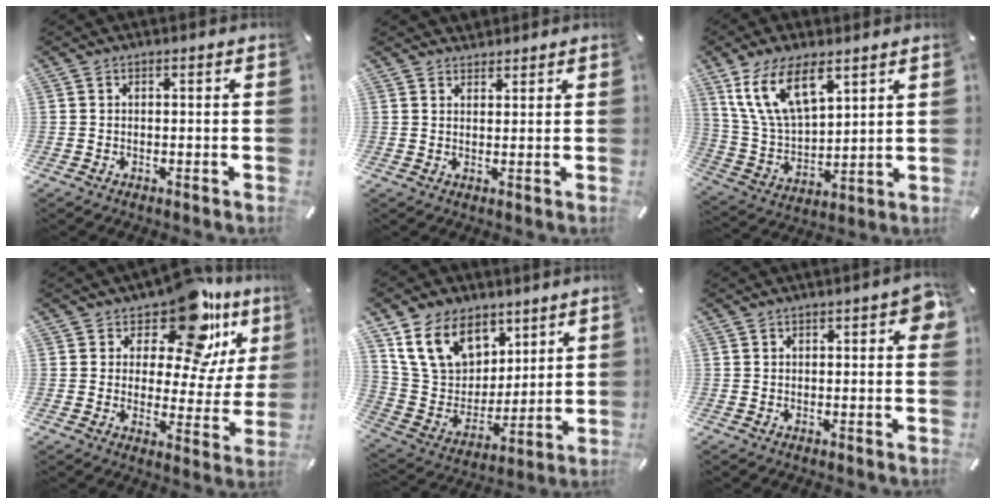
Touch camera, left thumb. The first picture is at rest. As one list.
[{"total": 2.2, "force": [1.8, 1.2, -0.3], "torque": [0.011, -0.006, 0.034]}, {"total": 14.7, "force": [8.8, 7.3, 9.2], "torque": [-0.219, -0.028, 0.158]}, {"total": 16.2, "force": [11.2, 7.4, 9.1], "torque": [-0.131, -0.088, 0.191]}, {"total": 16.2, "force": [9.0, 11.8, 6.4], "torque": [-0.130, -0.038, 0.181]}, {"total": 4.1, "force": [1.1, 2.0, 3.4], "torque": [-0.051, 0.004, 0.016]}]